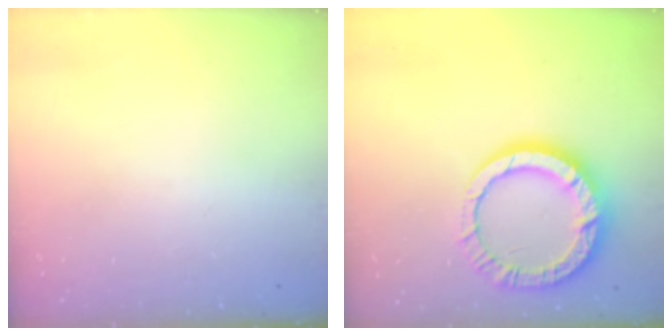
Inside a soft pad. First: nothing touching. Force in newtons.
{"total": 14.0, "press": 14.0, "slide": 1.3}